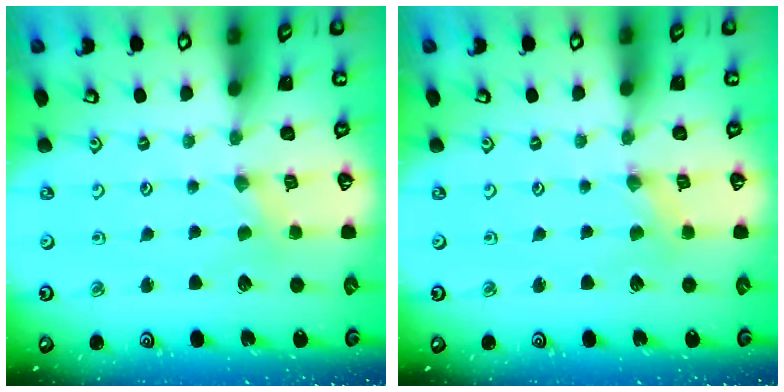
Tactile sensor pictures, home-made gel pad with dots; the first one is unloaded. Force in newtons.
{"total": 0.6, "press": 0.6, "slide": 0.1}